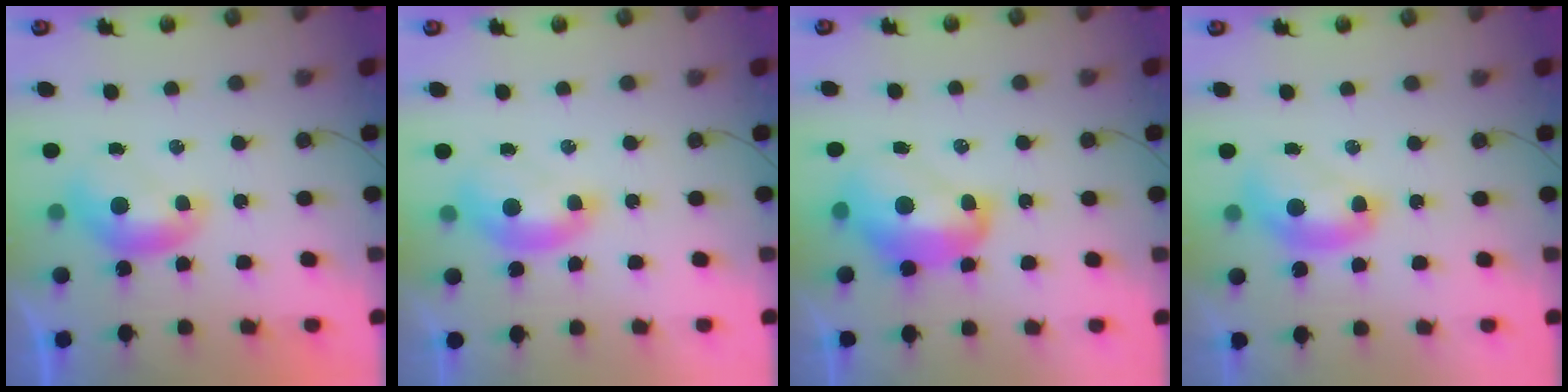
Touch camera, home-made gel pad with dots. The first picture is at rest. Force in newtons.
{"total": 1.6, "press": 1.5, "slide": 0.6}
{"total": 5.0, "press": 4.9, "slide": 0.7}
{"total": 2.7, "press": 2.7, "slide": 0.1}